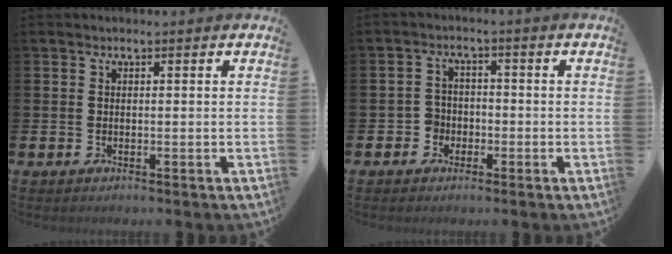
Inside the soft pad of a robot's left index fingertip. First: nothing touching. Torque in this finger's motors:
{"motor_torque": [-0.23, 0.14, -0.03, -0.01]}